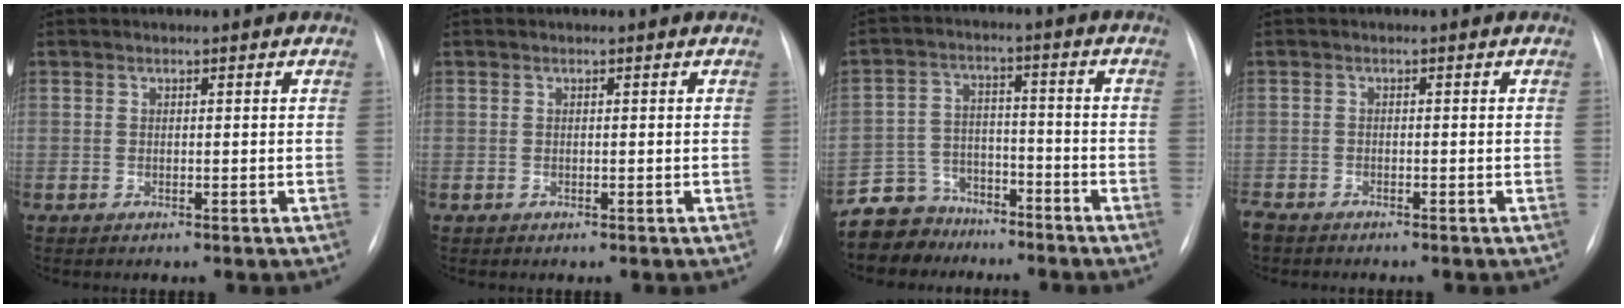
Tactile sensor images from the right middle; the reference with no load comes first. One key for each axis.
{"total": 0.0}
{"total": 8.2, "fx": -6.8, "fy": 4.6, "fz": -0.1, "tx": 0.003, "ty": 0.022, "tz": -0.122}
{"total": 3.4, "fx": -3.0, "fy": 1.1, "fz": 1.1, "tx": -0.018, "ty": -0.008, "tz": -0.050}